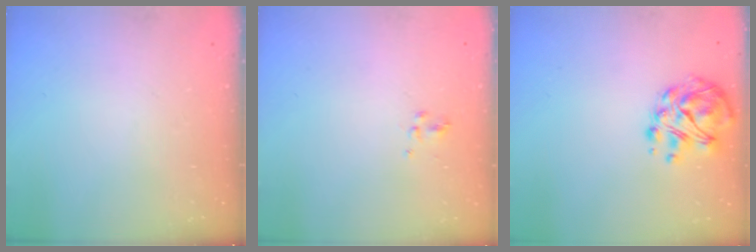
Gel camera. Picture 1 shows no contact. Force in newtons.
{"total": 2.5, "press": 2.2, "slide": 1.3}
{"total": 8.6, "press": 8.4, "slide": 1.4}